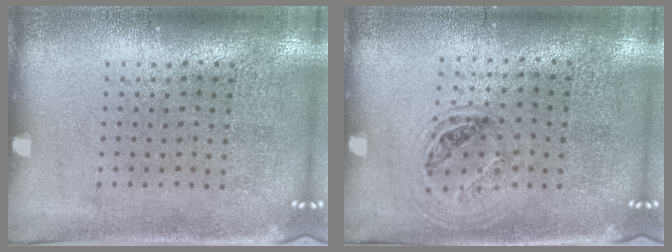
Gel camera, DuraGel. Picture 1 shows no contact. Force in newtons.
{"total": 1.0, "press": 0.9, "slide": 0.3}